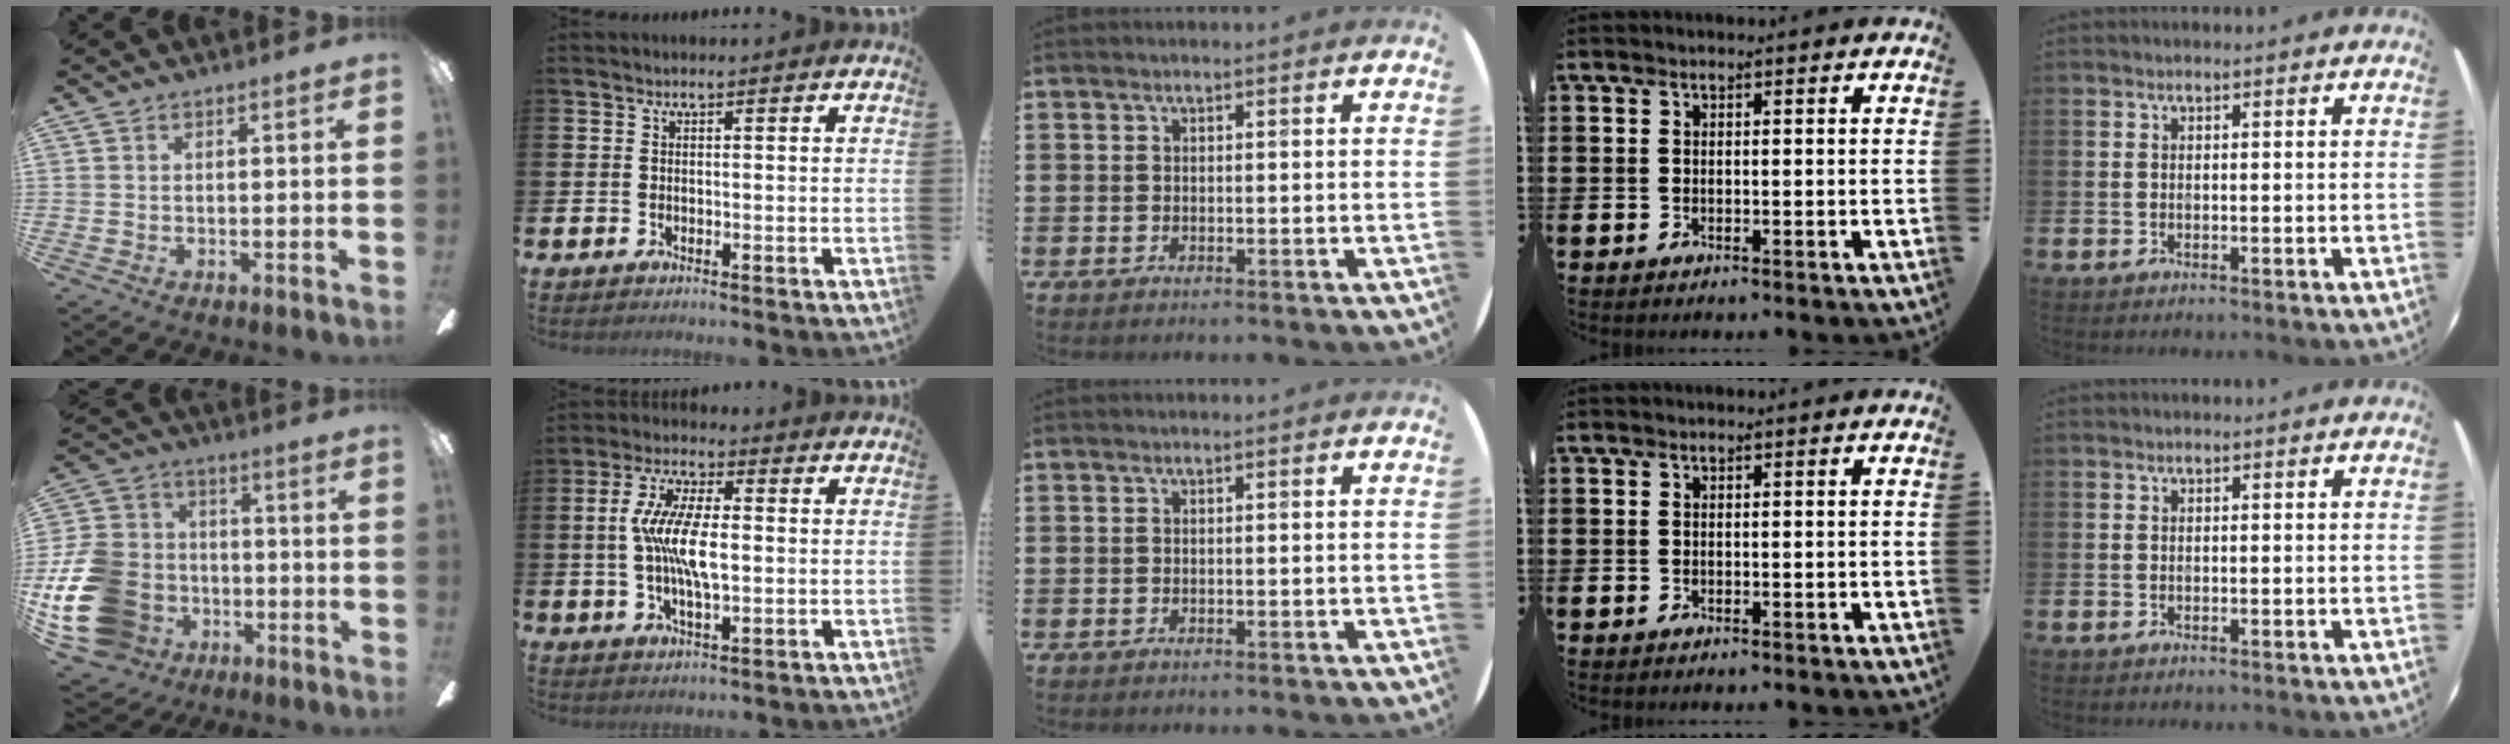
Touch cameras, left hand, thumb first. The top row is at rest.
{"thumb": {"total": 20.1, "force": [-6.6, 15.7, 10.7], "torque": [-0.228, 0.046, -0.101]}, "index": {"total": 8.7, "force": [0.4, 3.4, 7.9], "torque": [-0.156, 0.006, 0.002]}}